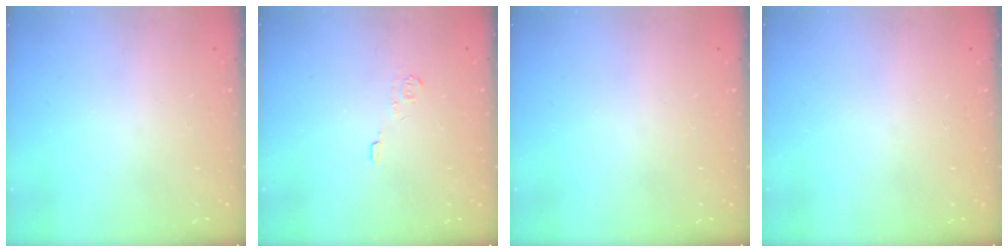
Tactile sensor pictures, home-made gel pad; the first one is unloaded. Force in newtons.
{"total": 3.8, "press": 3.8, "slide": 0.5}
{"total": 0.0}
{"total": 0.0}